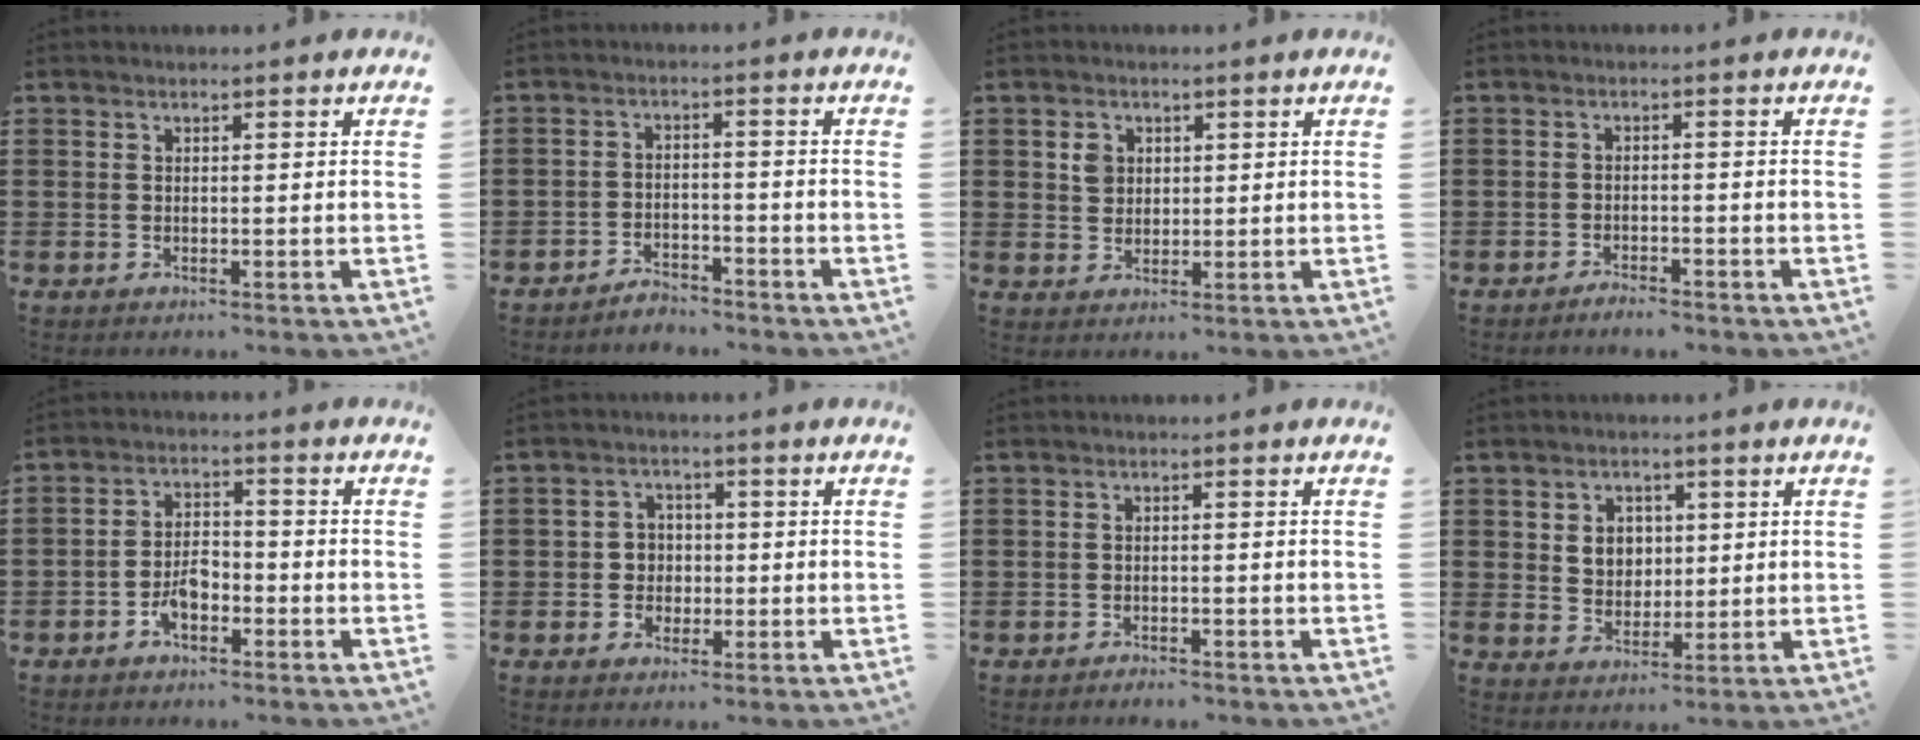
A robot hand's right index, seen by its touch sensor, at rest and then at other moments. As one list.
[{"total": 3.2, "force": [-3.2, 0.5, -0.1], "torque": [-0.007, 0.002, -0.067]}, {"total": 2.7, "force": [0.9, 2.3, 1.1], "torque": [-0.023, 0.007, 0.014]}, {"total": 1.8, "force": [-1.8, 0.1, 0.2], "torque": [-0.010, 0.000, -0.036]}, {"total": 4.2, "force": [-2.4, 2.2, 2.6], "torque": [-0.058, 0.005, -0.049]}, {"total": 3.4, "force": [-0.6, 3.3, 0.6], "torque": [-0.024, 0.011, -0.017]}, {"total": 1.3, "force": [-1.3, 0.1, 0.0], "torque": [-0.006, -0.001, -0.027]}, {"total": 4.1, "force": [1.0, 3.7, 1.6], "torque": [-0.039, 0.009, 0.013]}]